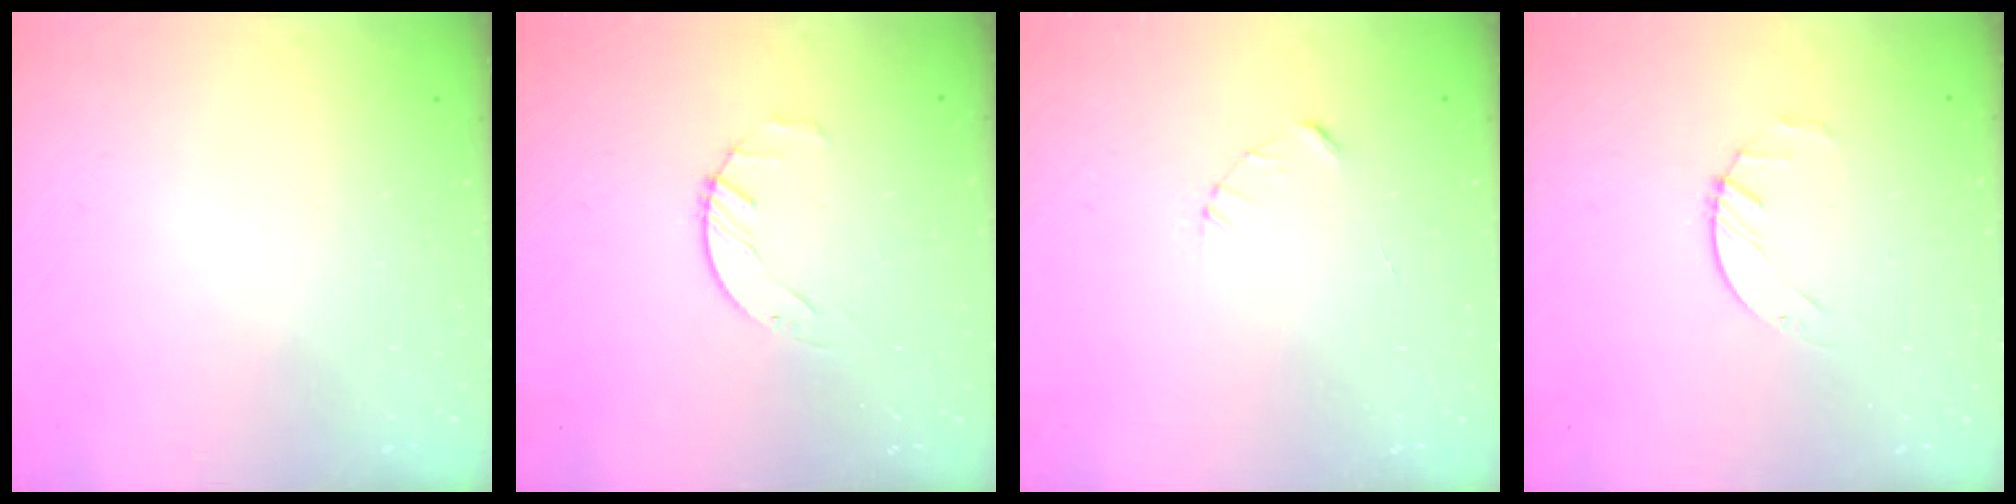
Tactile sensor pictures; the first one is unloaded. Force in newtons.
{"total": 2.1, "press": 2.1, "slide": 0.3}
{"total": 2.3, "press": 2.3, "slide": 0.3}
{"total": 2.2, "press": 2.2, "slide": 0.4}